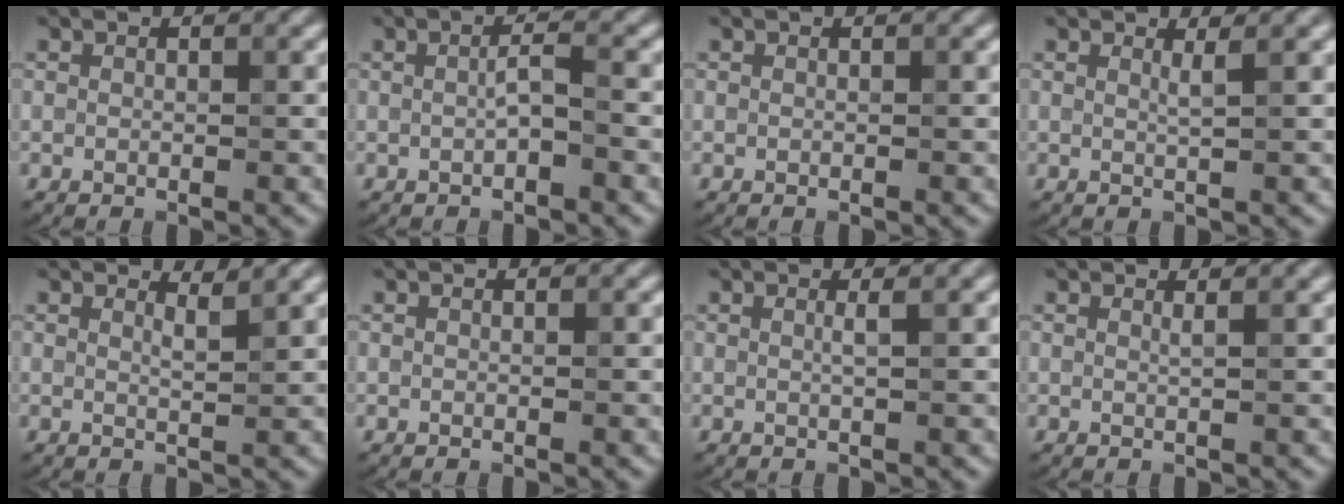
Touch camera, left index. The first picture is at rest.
{"total": 1.4, "force": [-0.3, 0.1, 1.4], "torque": [-0.028, 0.003, -0.006]}
{"total": 0.0}
{"total": 1.0, "force": [0.5, 0.1, 0.9], "torque": [-0.005, 0.000, 0.005]}
{"total": 1.5, "force": [1.4, 0.0, 0.6], "torque": [-0.005, 0.003, 0.017]}
{"total": 0.0}
{"total": 1.1, "force": [0.2, 0.1, 1.0], "torque": [-0.013, 0.003, -0.003]}
{"total": 0.7, "force": [0.5, 0.0, 0.5], "torque": [-0.002, 0.000, 0.006]}